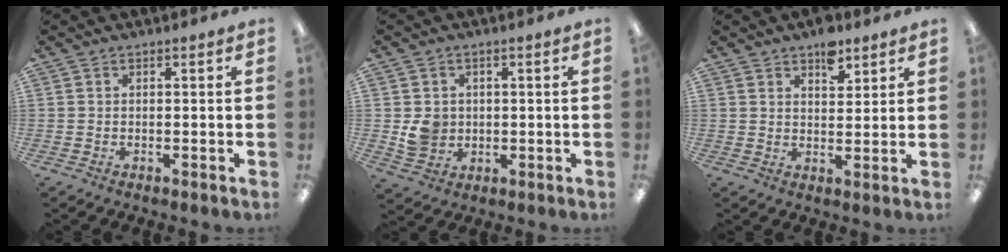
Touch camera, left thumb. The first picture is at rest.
{"total": 5.2, "force": [0.4, 4.8, 1.9], "torque": [-0.017, 0.002, 0.009]}
{"total": 6.1, "force": [4.3, 3.1, 3.0], "torque": [-0.031, -0.022, 0.071]}